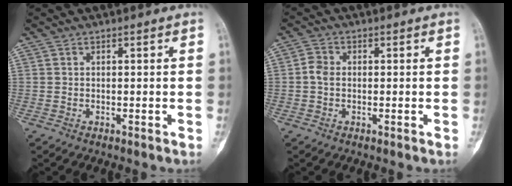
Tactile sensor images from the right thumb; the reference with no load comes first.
{"total": 2.5, "force": [-0.2, 1.9, 1.5], "torque": [-0.025, 0.006, -0.011]}